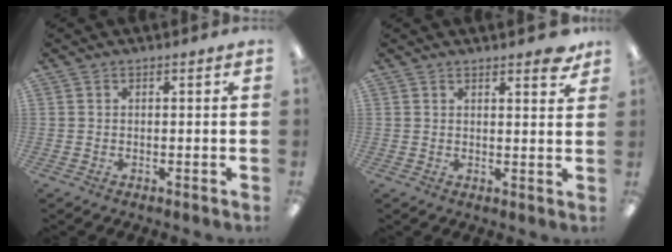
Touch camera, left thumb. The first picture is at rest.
{"total": 3.5, "force": [2.9, 0.7, 1.8], "torque": [-0.009, -0.020, 0.045]}